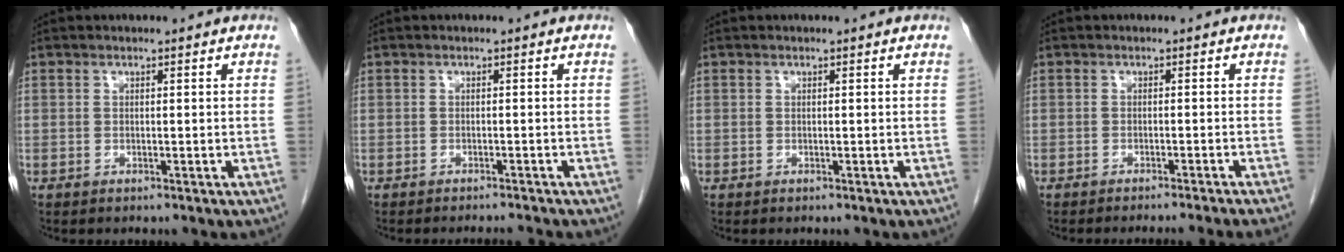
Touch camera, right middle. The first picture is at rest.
{"total": 2.4, "force": [-2.3, -0.9, 0.1], "torque": [-0.002, -0.011, -0.030]}
{"total": 0.0}
{"total": 7.3, "force": [-6.5, -2.2, 2.6], "torque": [-0.004, -0.019, -0.080]}